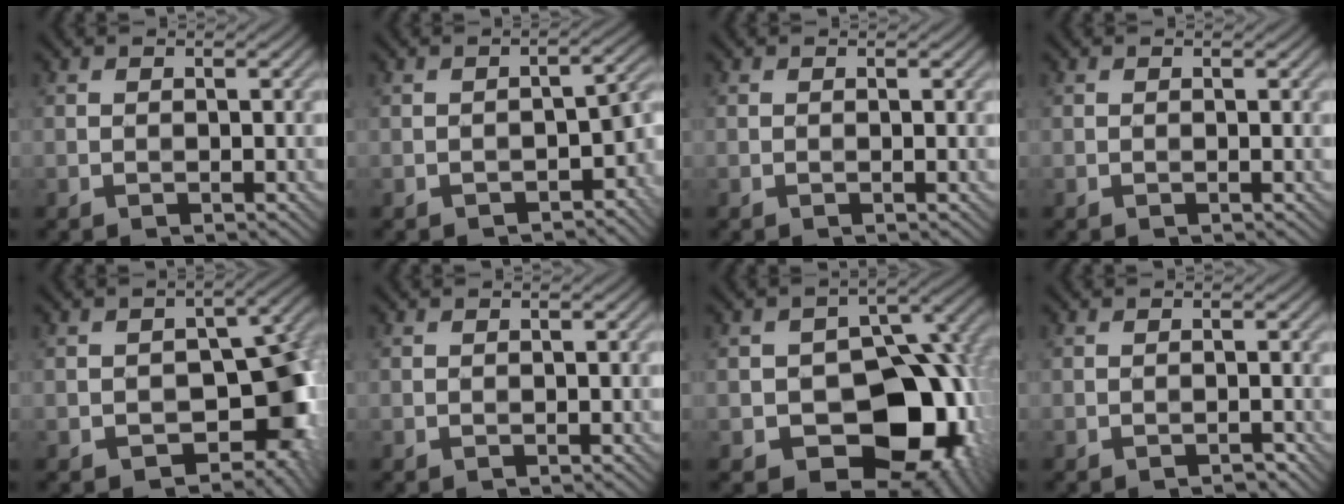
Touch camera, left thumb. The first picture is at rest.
{"total": 6.2, "force": [-3.0, 3.2, 4.4], "torque": [-0.051, -0.013, -0.042]}
{"total": 0.0}
{"total": 0.0}
{"total": 11.3, "force": [-3.5, 7.4, 7.8], "torque": [-0.079, -0.022, -0.040]}
{"total": 0.0}
{"total": 16.1, "force": [-5.6, 11.2, 10.0], "torque": [-0.120, 0.000, -0.092]}
{"total": 0.7, "force": [-0.7, 0.1, 0.1], "torque": [-0.002, 0.000, -0.011]}